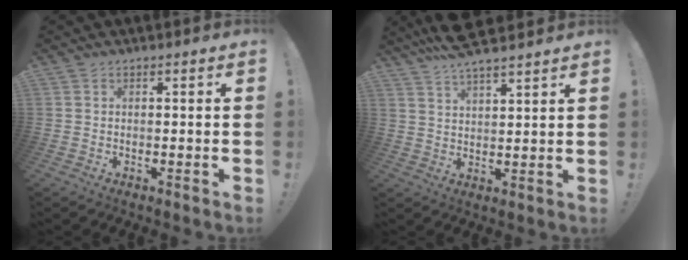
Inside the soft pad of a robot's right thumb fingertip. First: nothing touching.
{"total": 7.3, "force": [6.6, 0.8, 3.1], "torque": [-0.060, -0.037, 0.121]}